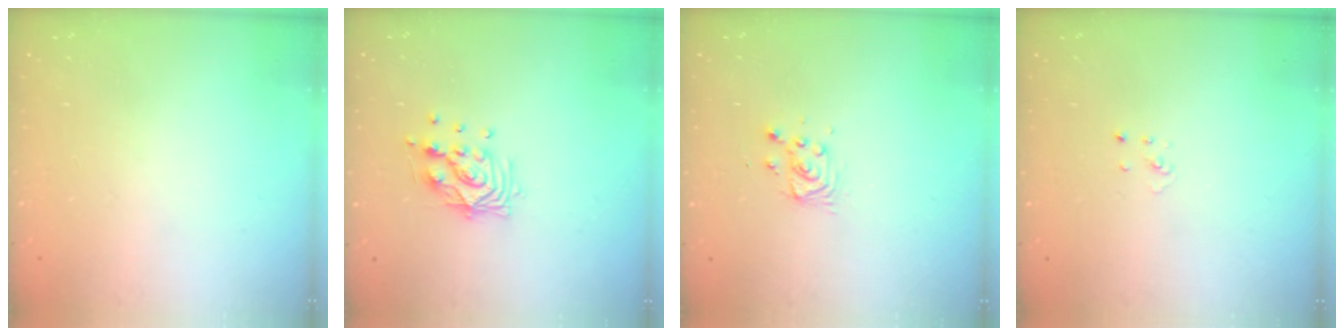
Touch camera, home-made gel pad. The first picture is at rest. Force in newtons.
{"total": 10.6, "press": 10.5, "slide": 0.8}
{"total": 3.5, "press": 3.5, "slide": 0.4}
{"total": 2.1, "press": 2.1, "slide": 0.1}